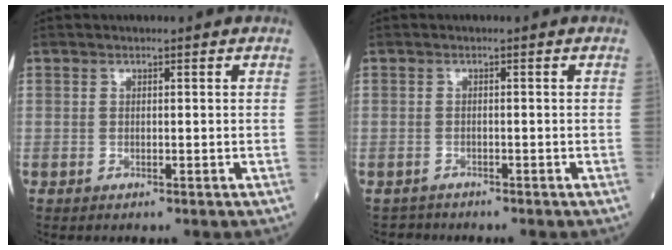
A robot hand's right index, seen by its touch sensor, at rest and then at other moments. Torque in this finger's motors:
{"motor_torque": [-0.44, 0.02, -1.06, -0.21]}